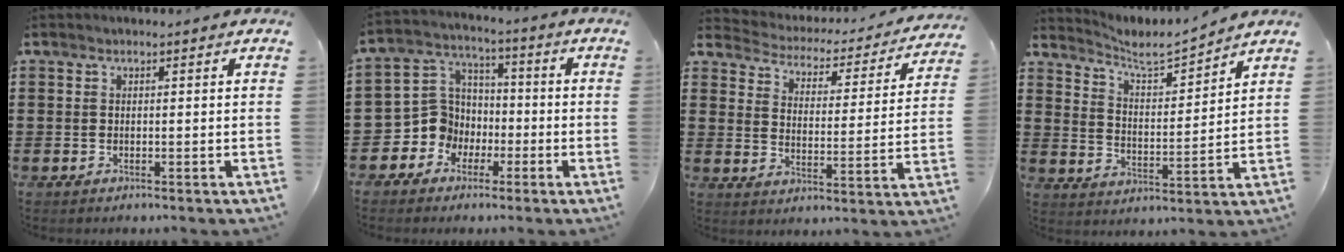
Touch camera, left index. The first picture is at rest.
{"total": 7.7, "force": [-1.8, 7.3, 1.8], "torque": [-0.091, 0.000, -0.039]}
{"total": 2.5, "force": [2.4, 0.5, 0.0], "torque": [-0.023, -0.027, 0.031]}
{"total": 4.7, "force": [4.4, 0.3, 1.5], "torque": [-0.052, -0.034, 0.069]}